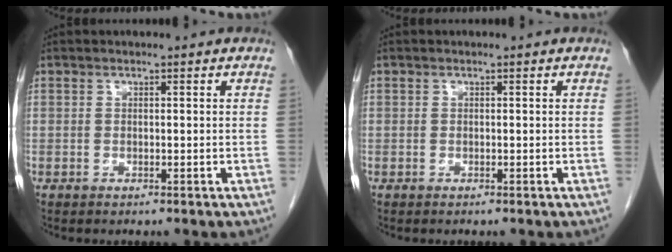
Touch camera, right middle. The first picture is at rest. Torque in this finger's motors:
{"motor_torque": [-0.62, 0.25, -0.27, -0.07]}